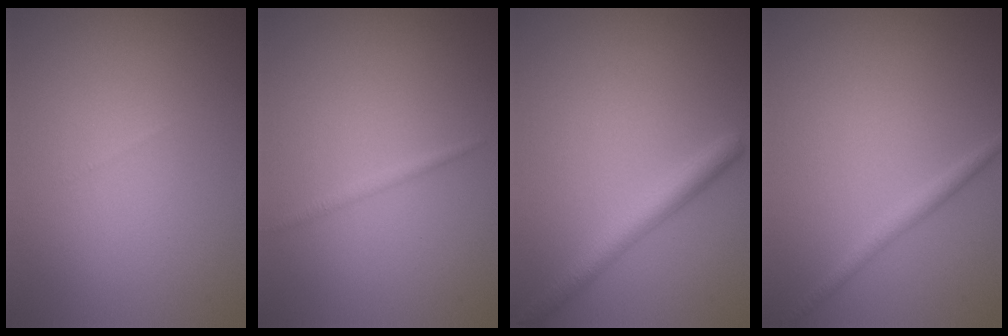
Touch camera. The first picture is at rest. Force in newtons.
{"total": 0.7, "press": 0.7, "slide": 0.1}
{"total": 2.8, "press": 2.8, "slide": 0.1}
{"total": 1.5, "press": 1.5, "slide": 0.1}